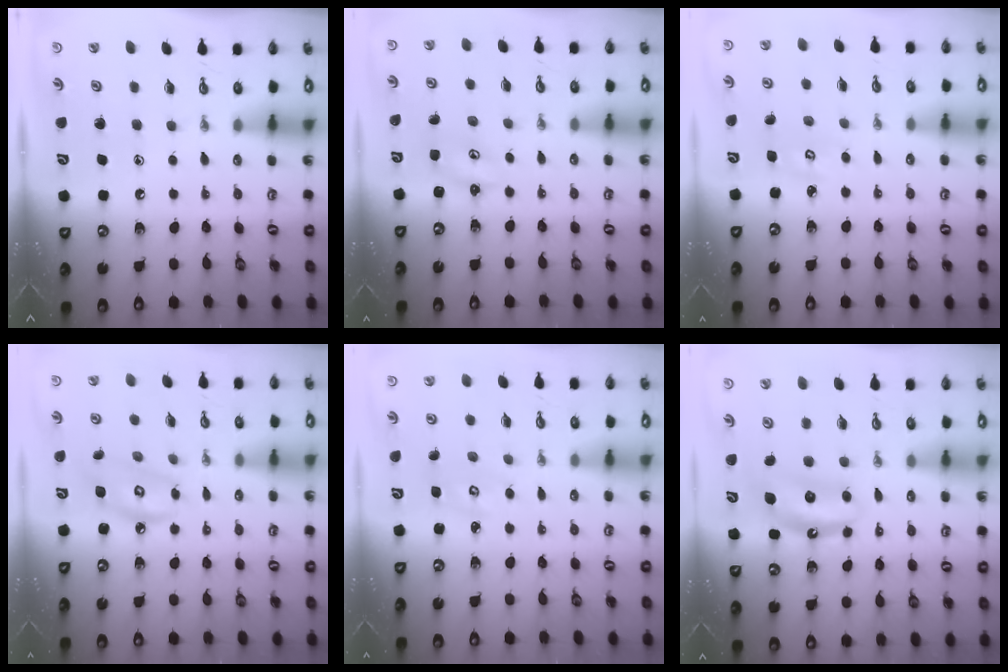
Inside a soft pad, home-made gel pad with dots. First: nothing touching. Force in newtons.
{"total": 2.4, "press": 2.4, "slide": 0.2}
{"total": 2.5, "press": 2.5, "slide": 0.2}
{"total": 7.2, "press": 7.1, "slide": 0.5}
{"total": 3.2, "press": 3.2, "slide": 0.3}
{"total": 7.2, "press": 7.2, "slide": 0.5}